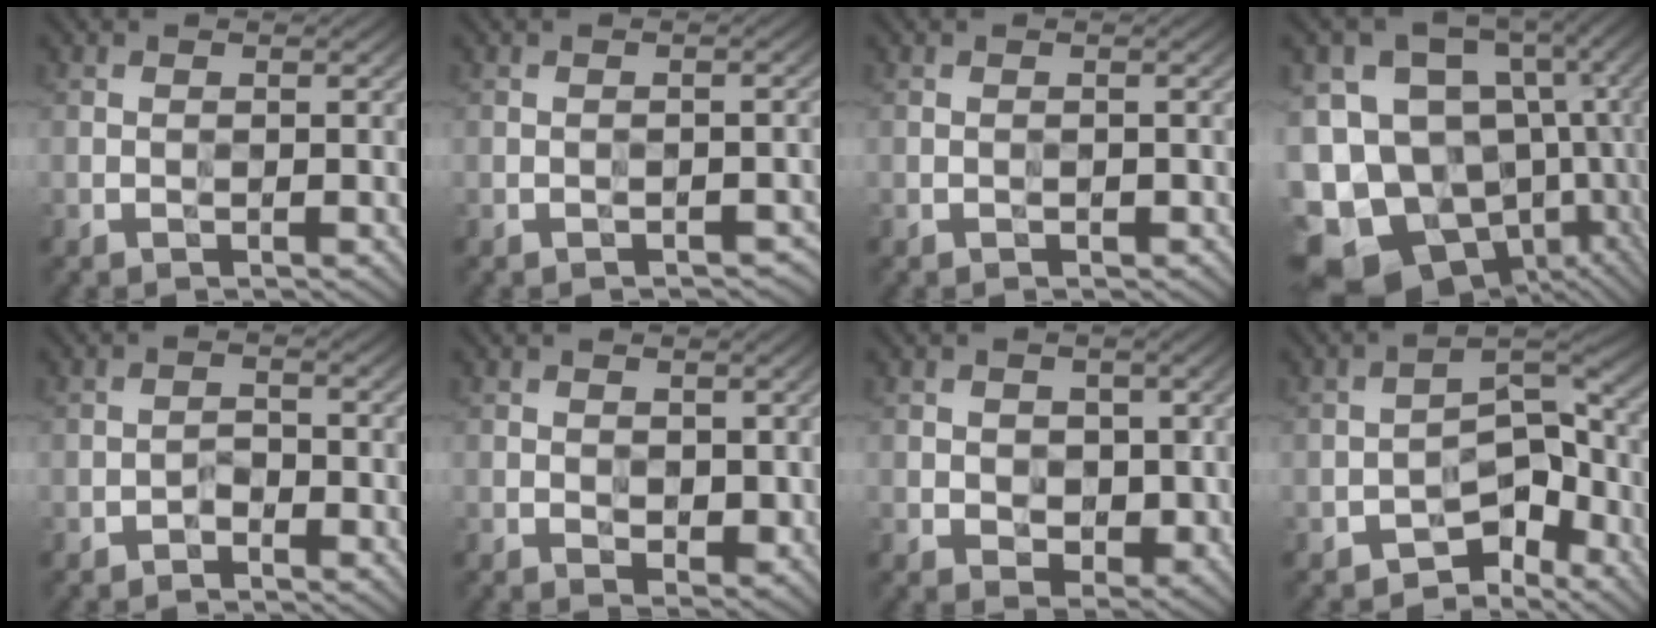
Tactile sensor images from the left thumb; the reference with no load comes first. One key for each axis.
{"total": 2.3, "fx": -1.4, "fy": 1.3, "fz": 1.3, "tx": -0.015, "ty": -0.008, "tz": -0.012}
{"total": 0.5, "fx": -0.3, "fy": 0.3, "fz": 0.2, "tx": -0.001, "ty": -0.003, "tz": -0.005}
{"total": 19.0, "fx": -4.0, "fy": 14.8, "fz": 11.2, "tx": -0.238, "ty": -0.013, "tz": -0.023}
{"total": 1.5, "fx": -1.2, "fy": 0.8, "fz": 0.5, "tx": -0.005, "ty": 0.003, "tz": -0.026}
{"total": 2.3, "fx": 0.8, "fy": 1.5, "fz": 1.5, "tx": -0.027, "ty": -0.010, "tz": 0.020}
{"total": 3.8, "fx": 0.6, "fy": 3.0, "fz": 2.3, "tx": -0.045, "ty": -0.011, "tz": 0.010}
{"total": 8.0, "fx": -4.8, "fy": 4.5, "fz": 4.6, "tx": -0.051, "ty": -0.005, "tz": -0.086}